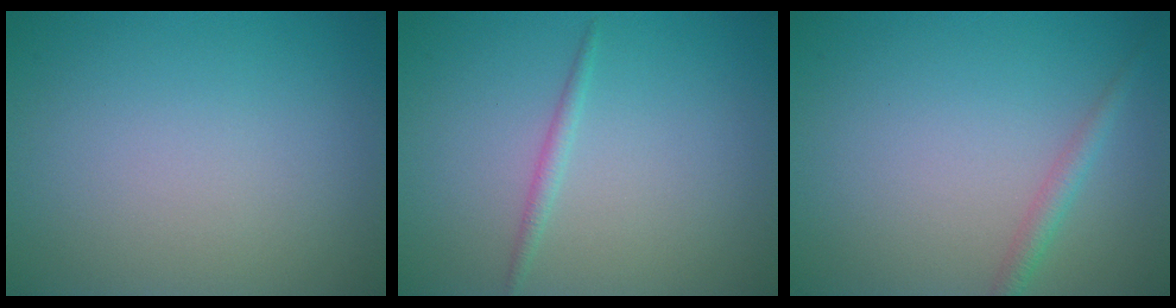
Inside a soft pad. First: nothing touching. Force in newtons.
{"total": 1.0, "press": 1.0, "slide": 0.0}
{"total": 1.5, "press": 1.5, "slide": 0.1}